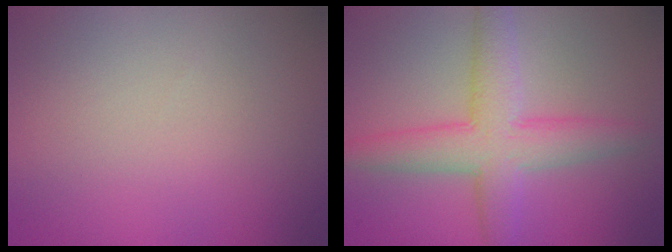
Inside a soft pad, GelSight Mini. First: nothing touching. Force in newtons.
{"total": 5.5, "press": 5.5, "slide": 0.1}